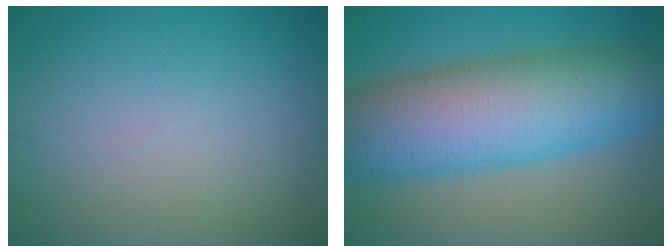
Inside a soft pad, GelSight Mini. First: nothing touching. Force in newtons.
{"total": 12.1, "press": 12.1, "slide": 0.3}